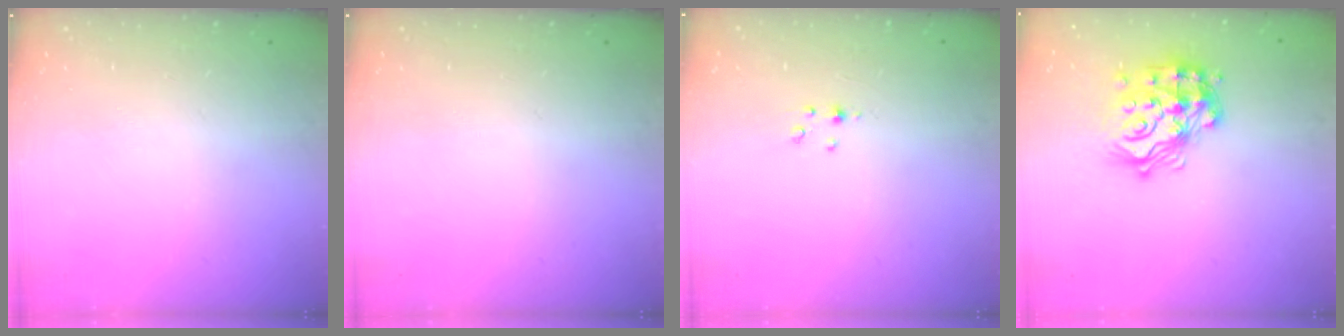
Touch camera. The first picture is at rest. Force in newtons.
{"total": 0.0}
{"total": 1.8, "press": 1.7, "slide": 0.3}
{"total": 18.4, "press": 18.4, "slide": 1.0}